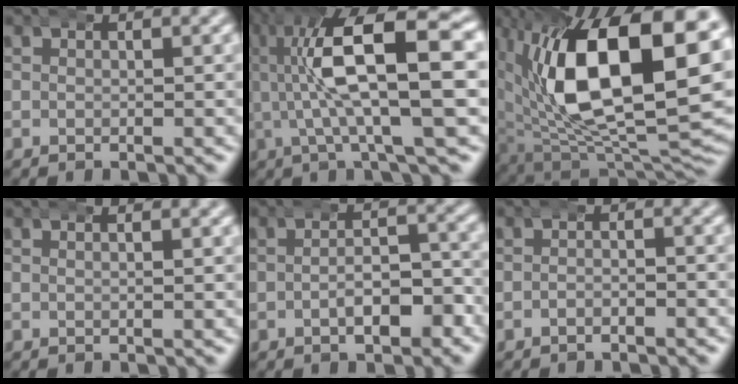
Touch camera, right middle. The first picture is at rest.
{"total": 11.4, "force": [2.3, 3.6, 10.6], "torque": [-0.173, 0.016, 0.031]}
{"total": 23.0, "force": [1.7, 12.1, 19.5], "torque": [-0.328, -0.028, 0.053]}
{"total": 0.7, "force": [0.3, 0.2, 0.6], "torque": [-0.005, 0.005, 0.001]}
{"total": 4.5, "force": [-2.5, 1.8, 3.3], "torque": [-0.036, 0.002, -0.042]}
{"total": 1.4, "force": [-1.2, 0.4, 0.6], "torque": [0.003, 0.004, -0.031]}